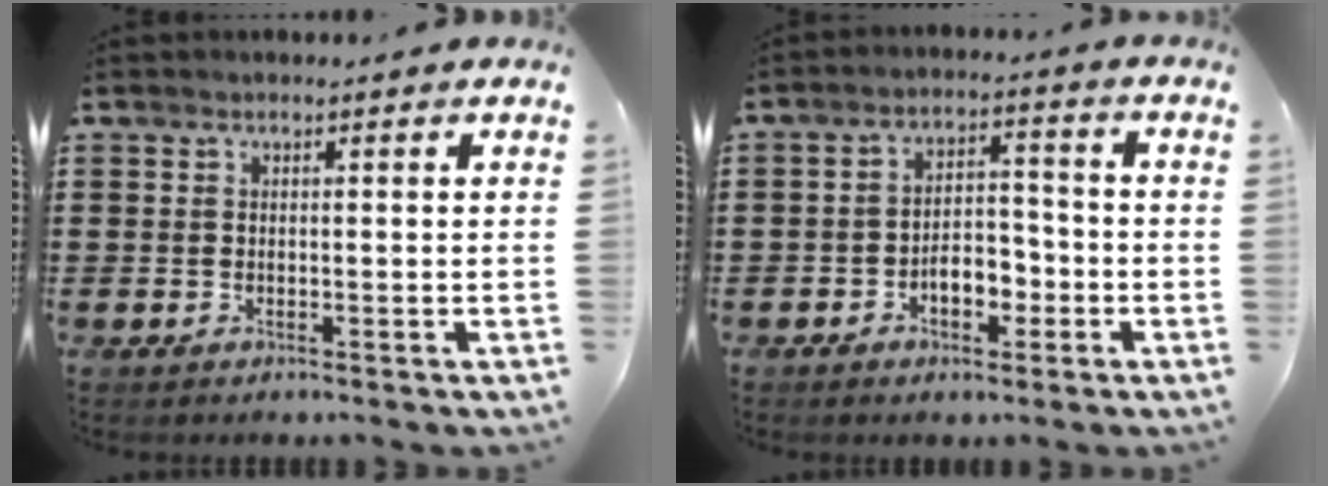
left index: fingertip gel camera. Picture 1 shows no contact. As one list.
[{"total": 5.0, "force": [-2.3, 2.8, 3.4], "torque": [-0.053, 0.006, -0.045]}]